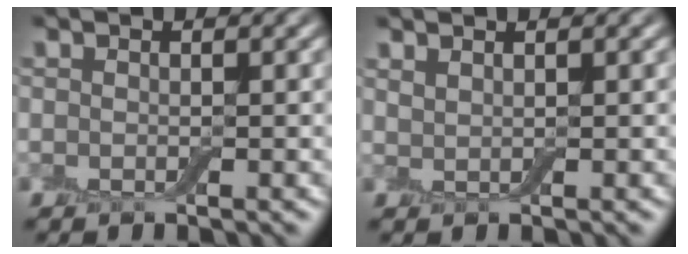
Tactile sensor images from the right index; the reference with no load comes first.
{"total": 0.9, "force": [0.8, 0.2, 0.3], "torque": [-0.009, 0.001, 0.017]}